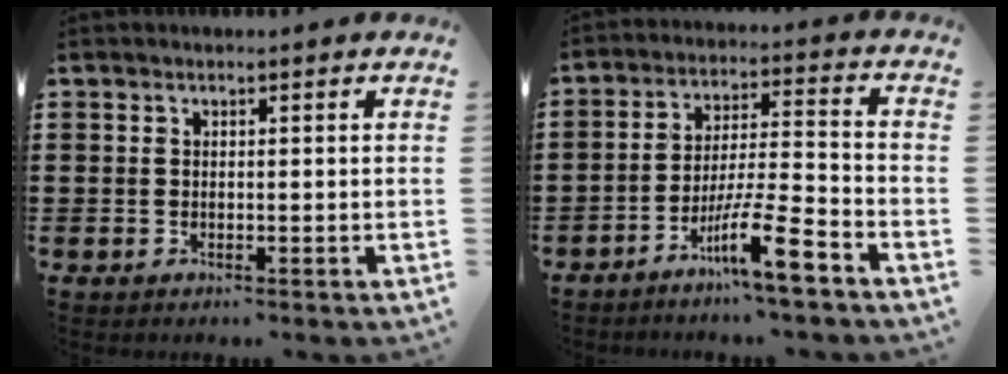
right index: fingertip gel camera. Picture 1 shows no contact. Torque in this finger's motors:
{"motor_torque": [1.87, -0.26, 0.64, 0.08]}